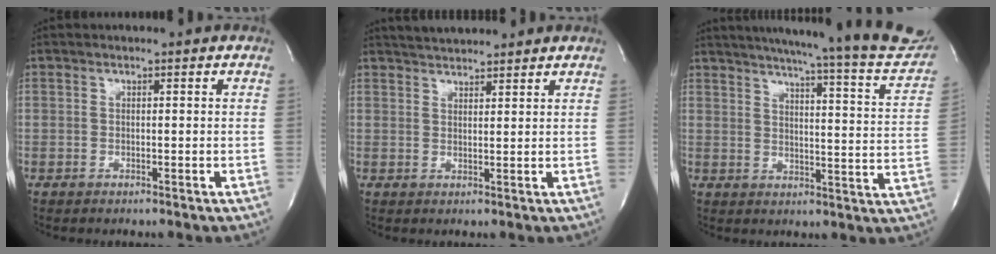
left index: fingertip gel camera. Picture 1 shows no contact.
{"total": 4.2, "force": [3.5, 1.8, 1.6], "torque": [-0.015, 0.019, 0.044]}
{"total": 27.6, "force": [24.8, 1.2, 12.1], "torque": [-0.181, -0.086, 0.290]}